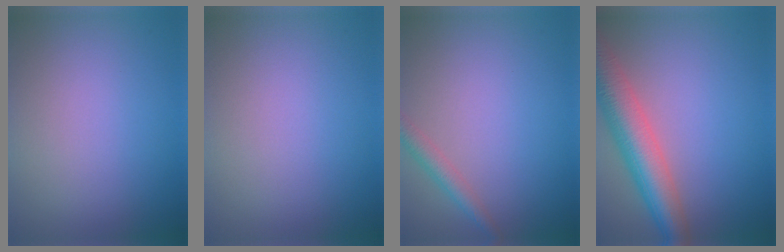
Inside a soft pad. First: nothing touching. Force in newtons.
{"total": 0.0}
{"total": 2.0, "press": 2.0, "slide": 0.1}
{"total": 7.0, "press": 7.0, "slide": 0.4}